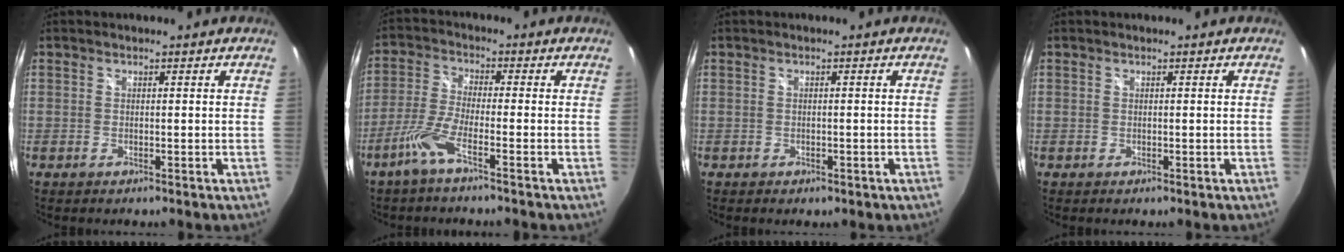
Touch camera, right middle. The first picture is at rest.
{"total": 5.7, "force": [-3.7, 0.3, 4.4], "torque": [-0.105, -0.002, -0.075]}
{"total": 1.2, "force": [-0.6, 0.9, 0.6], "torque": [-0.011, -0.004, -0.007]}
{"total": 0.0}